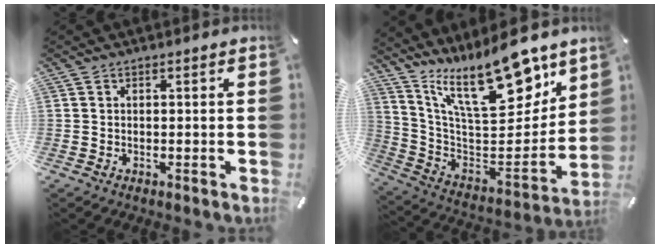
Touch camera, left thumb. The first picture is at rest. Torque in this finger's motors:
{"motor_torque": [3.31, 1.24, 0.58, -0.62, 0.19]}